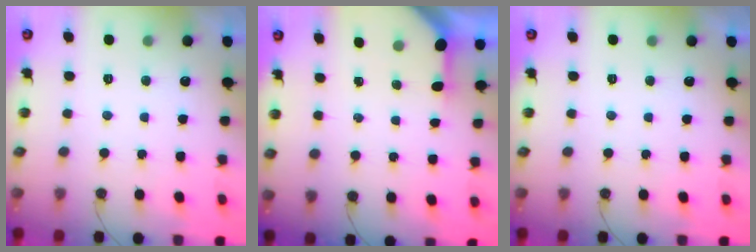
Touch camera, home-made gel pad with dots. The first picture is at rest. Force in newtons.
{"total": 2.9, "press": 2.9, "slide": 0.3}
{"total": 0.0}